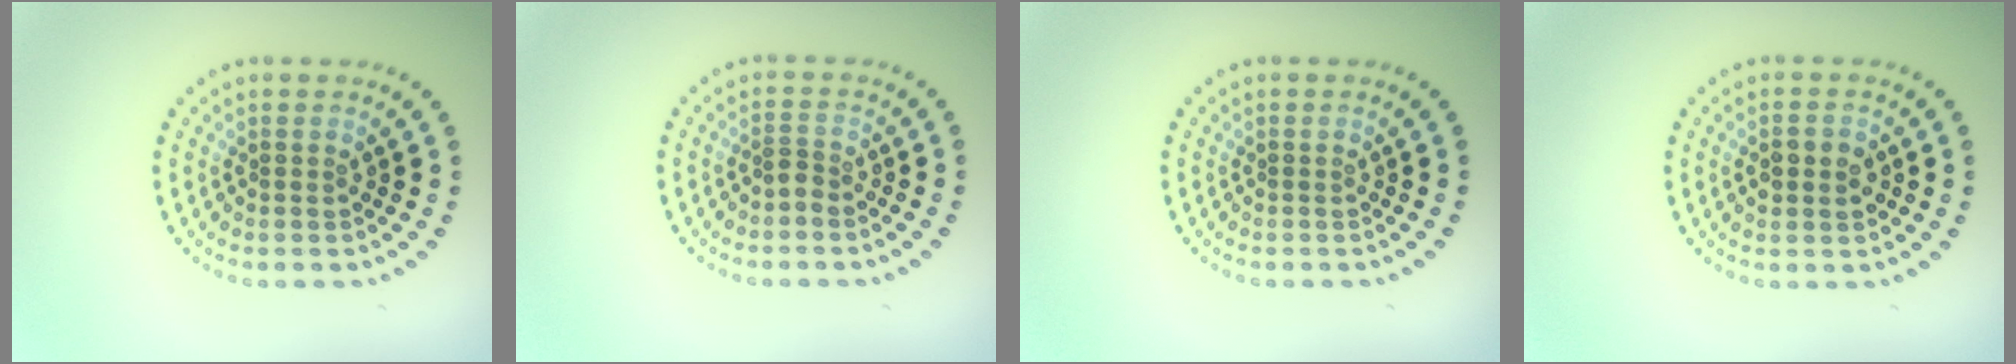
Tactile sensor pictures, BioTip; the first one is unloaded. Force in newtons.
{"total": 0.9, "press": 0.6, "slide": 0.7}
{"total": 0.0}
{"total": 2.7, "press": 2.7, "slide": 0.1}